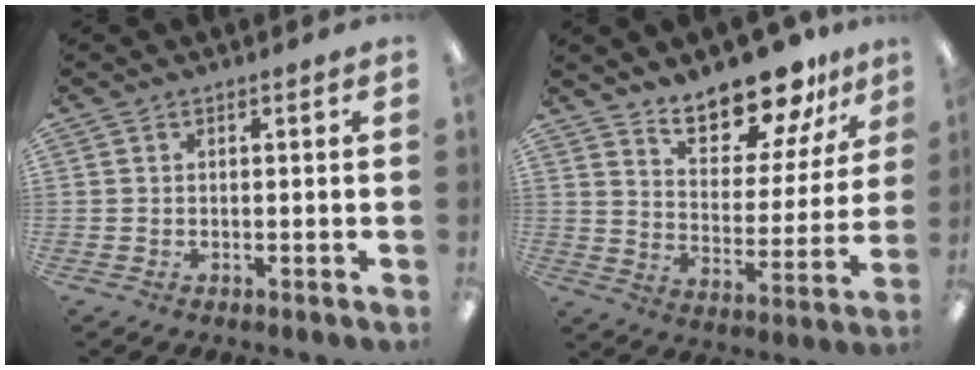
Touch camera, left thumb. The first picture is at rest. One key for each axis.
{"total": 14.8, "fx": 13.3, "fy": 4.3, "fz": 4.9, "tx": -0.084, "ty": -0.103, "tz": 0.239}